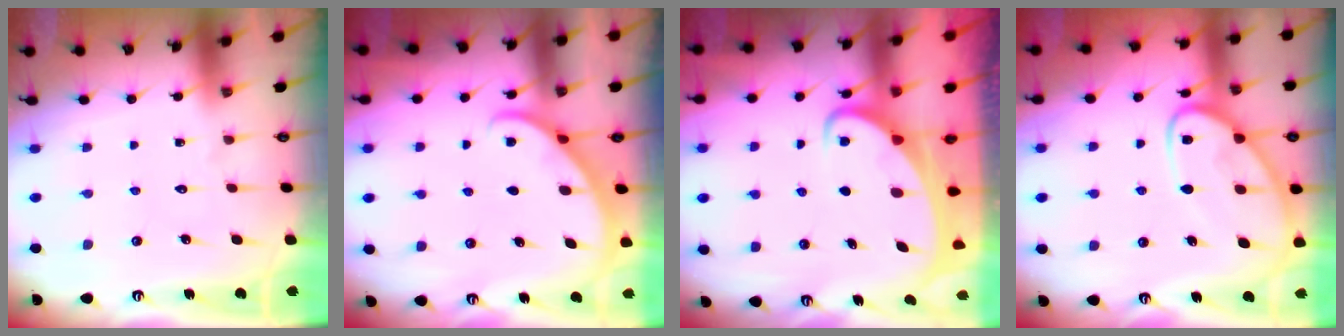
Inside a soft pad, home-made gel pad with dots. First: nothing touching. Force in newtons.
{"total": 2.8, "press": 2.8, "slide": 0.2}
{"total": 2.6, "press": 2.6, "slide": 0.5}
{"total": 12.8, "press": 12.8, "slide": 1.2}